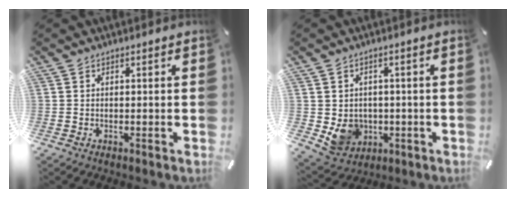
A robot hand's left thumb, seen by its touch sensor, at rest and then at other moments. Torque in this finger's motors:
{"motor_torque": [0.01, 0.03, 0.20, -0.20, 0.00]}